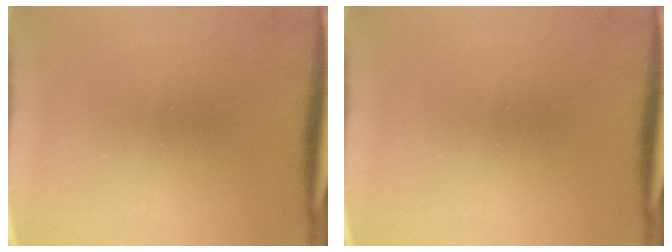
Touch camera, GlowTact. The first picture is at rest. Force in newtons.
{"total": 0.0}